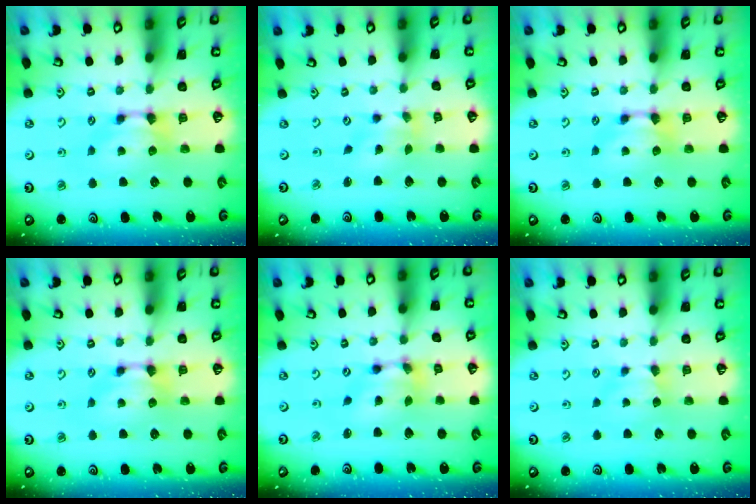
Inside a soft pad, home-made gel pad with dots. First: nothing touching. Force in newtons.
{"total": 1.3, "press": 0.1, "slide": 1.3}
{"total": 0.0}
{"total": 0.0}
{"total": 5.3, "press": 4.9, "slide": 2.1}
{"total": 1.2, "press": 1.1, "slide": 0.4}